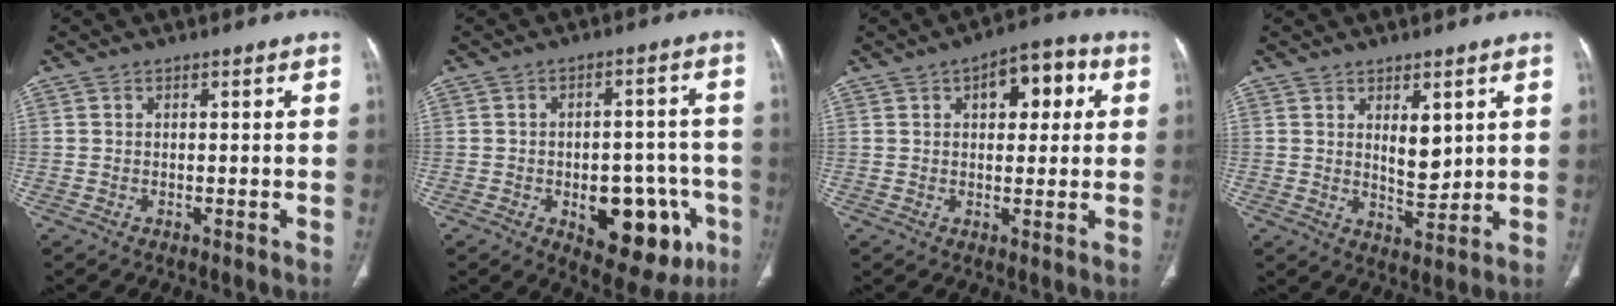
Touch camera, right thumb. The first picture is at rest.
{"total": 16.0, "force": [-5.5, 8.7, 12.3], "torque": [-0.121, 0.028, -0.056]}
{"total": 9.0, "force": [3.0, 4.8, 7.0], "torque": [-0.062, 0.012, 0.034]}
{"total": 5.7, "force": [2.1, 2.6, 4.7], "torque": [-0.062, -0.025, 0.041]}